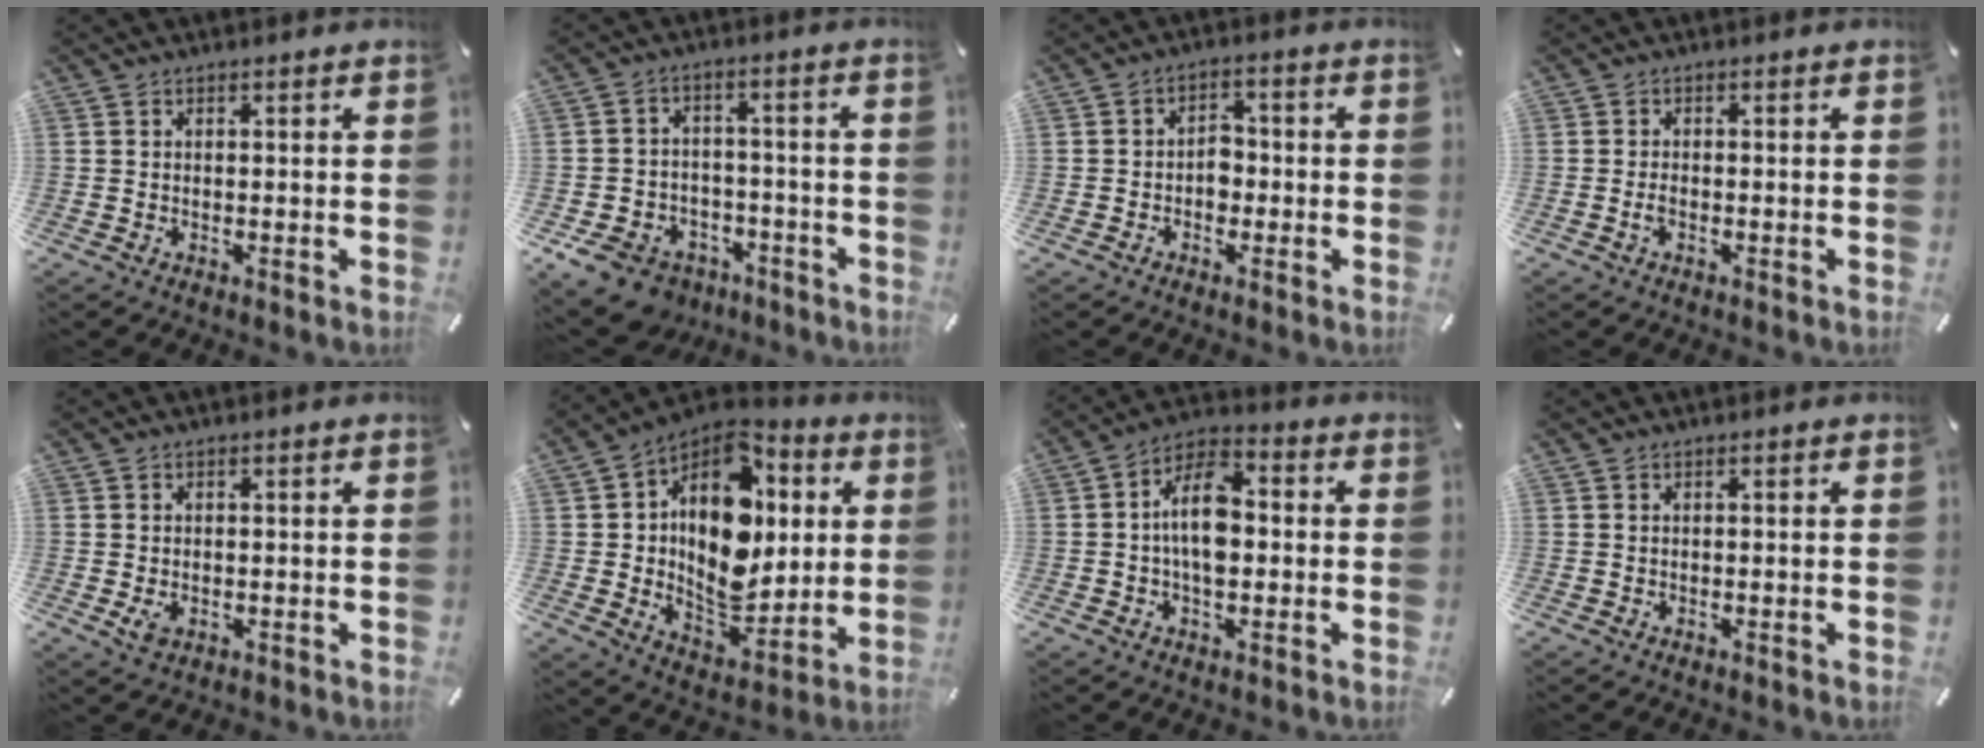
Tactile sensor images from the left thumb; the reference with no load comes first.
{"total": 9.7, "force": [-6.3, 6.7, 3.4], "torque": [-0.073, 0.047, -0.110]}
{"total": 4.2, "force": [-1.2, 3.1, 2.5], "torque": [-0.037, 0.006, -0.024]}
{"total": 1.4, "force": [-0.6, 0.6, 1.1], "torque": [-0.023, 0.001, -0.012]}
{"total": 2.4, "force": [-0.5, 1.8, 1.5], "torque": [-0.033, -0.002, -0.007]}
{"total": 17.8, "force": [3.5, 13.1, 11.5], "torque": [-0.205, -0.039, 0.060]}
{"total": 10.9, "force": [-0.8, 6.3, 8.9], "torque": [-0.164, 0.007, -0.016]}
{"total": 0.0}